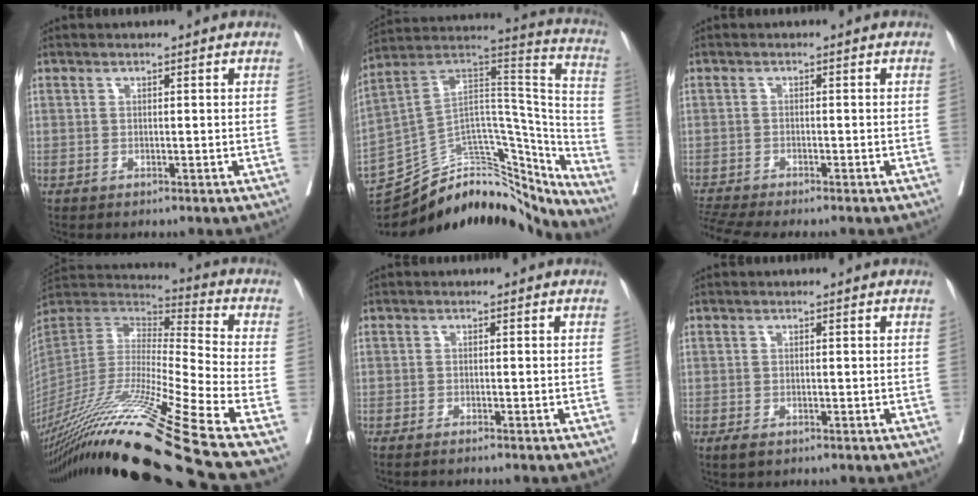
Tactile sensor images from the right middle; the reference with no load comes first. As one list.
[{"total": 23.9, "force": [-20.4, 8.5, 9.1], "torque": [-0.117, 0.061, -0.297]}, {"total": 6.0, "force": [-5.4, -0.3, 2.6], "torque": [-0.046, -0.010, -0.093]}, {"total": 27.1, "force": [-19.3, -3.9, 18.5], "torque": [-0.339, -0.058, -0.358]}, {"total": 1.5, "force": [0.0, -1.1, 1.0], "torque": [-0.002, -0.006, 0.012]}, {"total": 1.3, "force": [-0.8, 0.6, 0.9], "torque": [-0.019, -0.002, -0.010]}]